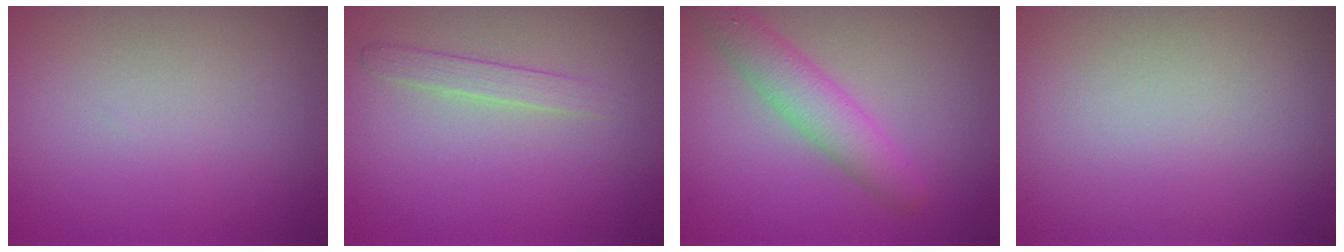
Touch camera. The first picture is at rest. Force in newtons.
{"total": 1.4, "press": 1.4, "slide": 0.1}
{"total": 3.6, "press": 3.6, "slide": 0.0}
{"total": 0.0}